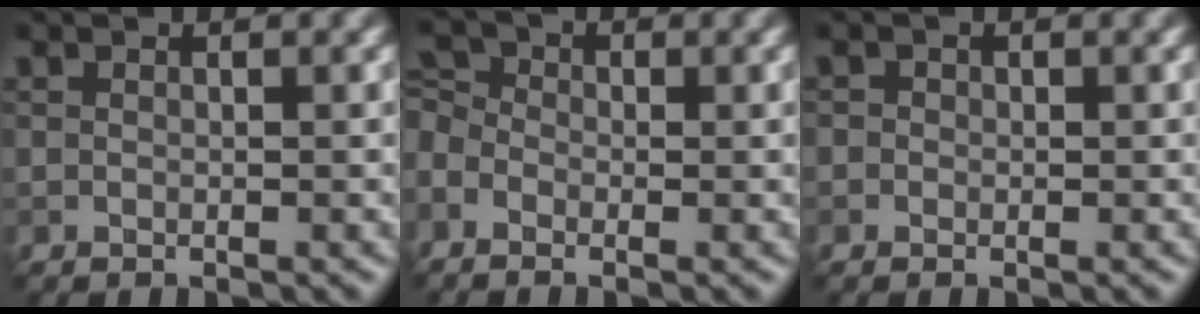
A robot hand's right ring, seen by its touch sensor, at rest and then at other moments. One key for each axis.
{"total": 3.2, "fx": -1.2, "fy": 2.3, "fz": 1.8, "tx": -0.035, "ty": 0.011, "tz": -0.030}
{"total": 0.7, "fx": 0.1, "fy": 0.7, "fz": 0.1, "tx": 0.004, "ty": -0.006, "tz": -0.002}